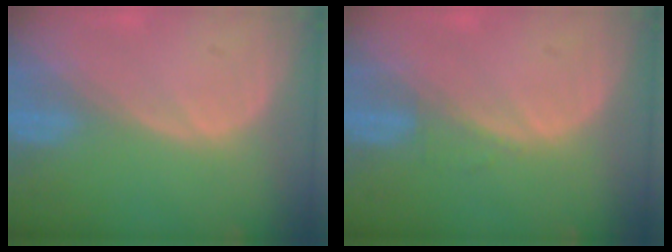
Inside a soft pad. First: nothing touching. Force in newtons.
{"total": 0.7, "press": 0.7, "slide": 0.1}